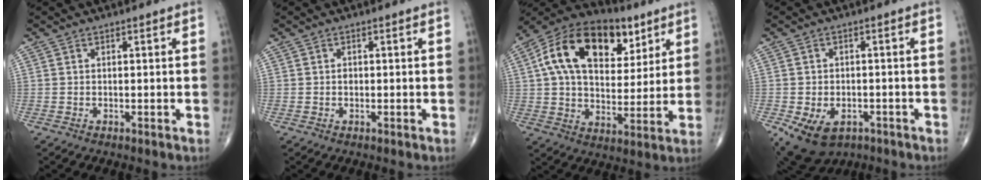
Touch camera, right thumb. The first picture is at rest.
{"total": 0.7, "force": [0.0, 0.6, 0.4], "torque": [-0.003, 0.002, -0.003]}
{"total": 22.1, "force": [8.3, 13.5, 15.3], "torque": [-0.233, 0.003, 0.131]}
{"total": 10.0, "force": [-4.5, 6.7, 5.9], "torque": [-0.102, 0.013, -0.059]}